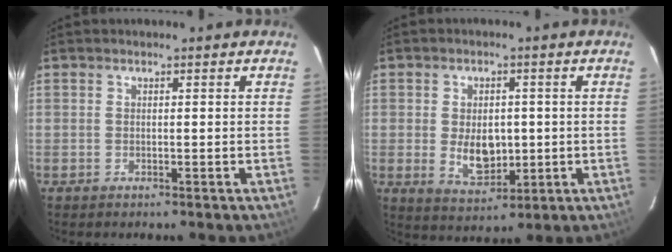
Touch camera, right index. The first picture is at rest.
{"total": 7.7, "force": [-0.6, 4.9, 5.9], "torque": [-0.110, -0.008, 0.003]}